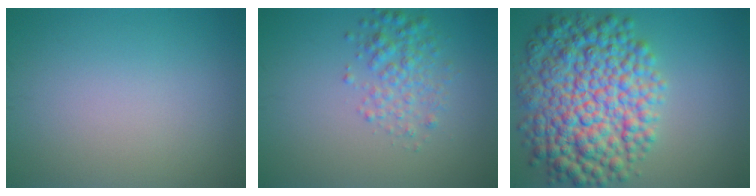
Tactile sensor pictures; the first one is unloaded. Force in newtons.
{"total": 2.8, "press": 2.8, "slide": 0.0}
{"total": 11.2, "press": 11.2, "slide": 0.1}